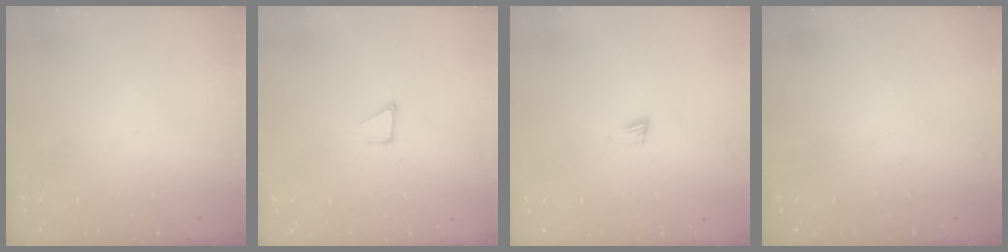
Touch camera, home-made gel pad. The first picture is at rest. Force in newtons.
{"total": 2.7, "press": 2.7, "slide": 0.3}
{"total": 4.9, "press": 4.9, "slide": 0.5}
{"total": 0.0}